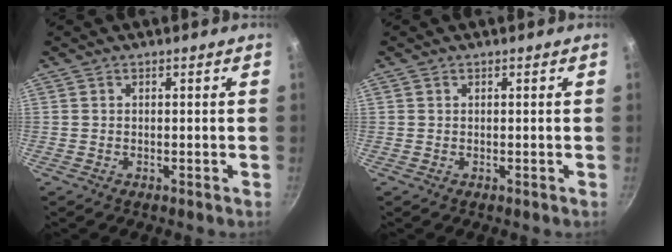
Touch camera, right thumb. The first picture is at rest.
{"total": 0.0}